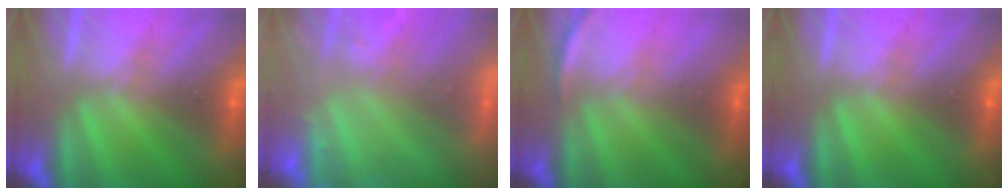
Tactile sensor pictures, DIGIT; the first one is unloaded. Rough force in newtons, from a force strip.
{"total": 9.0}
{"total": 2.8}
{"total": 0.0}